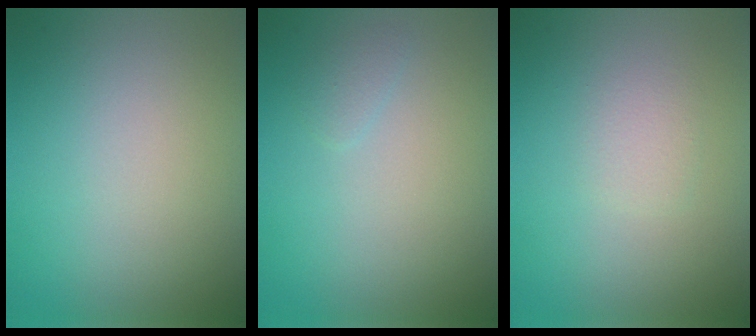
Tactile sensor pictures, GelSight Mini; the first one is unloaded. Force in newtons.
{"total": 0.7, "press": 0.7, "slide": 0.1}
{"total": 1.0, "press": 1.0, "slide": 0.0}